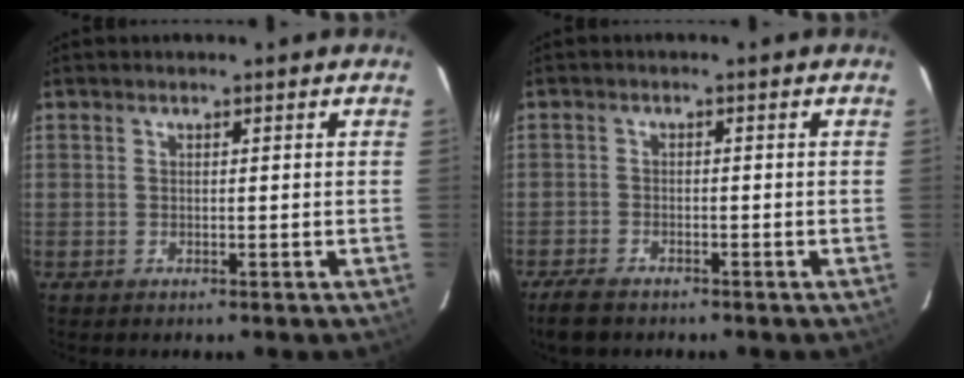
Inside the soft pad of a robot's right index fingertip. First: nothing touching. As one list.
[{"total": 4.8, "force": [-3.9, 2.1, 1.9], "torque": [-0.061, -0.009, -0.073]}]